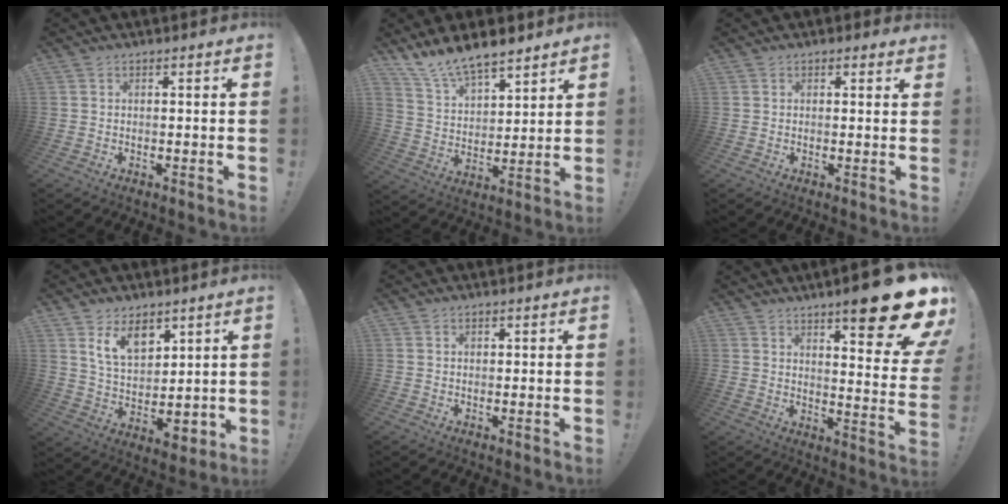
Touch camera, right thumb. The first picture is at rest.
{"total": 11.6, "force": [10.1, 3.9, 4.2], "torque": [-0.092, -0.072, 0.190]}
{"total": 1.4, "force": [0.7, 1.2, 0.4], "torque": [0.007, -0.004, 0.010]}
{"total": 13.3, "force": [7.0, 8.8, 7.1], "torque": [-0.108, -0.038, 0.136]}
{"total": 0.9, "force": [0.5, 0.7, 0.4], "torque": [-0.002, 0.000, 0.007]}
{"total": 16.8, "force": [10.6, 2.0, 12.9], "torque": [-0.167, -0.087, 0.155]}